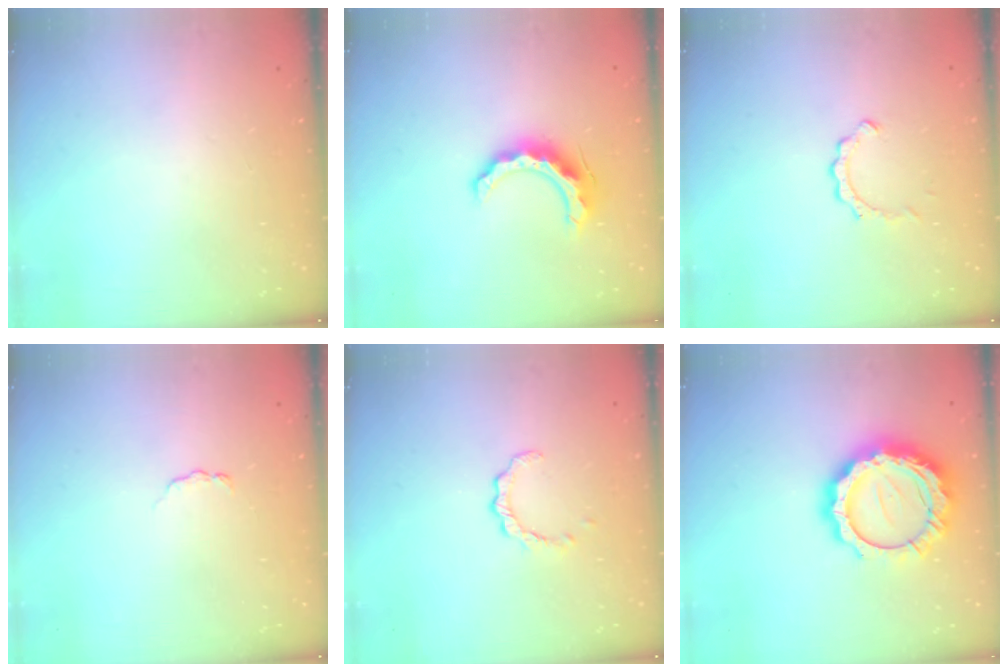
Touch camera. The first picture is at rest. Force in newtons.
{"total": 10.8, "press": 10.8, "slide": 0.4}
{"total": 2.1, "press": 2.1, "slide": 0.2}
{"total": 3.7, "press": 3.6, "slide": 0.4}
{"total": 2.6, "press": 2.5, "slide": 0.3}
{"total": 17.5, "press": 17.5, "slide": 1.3}